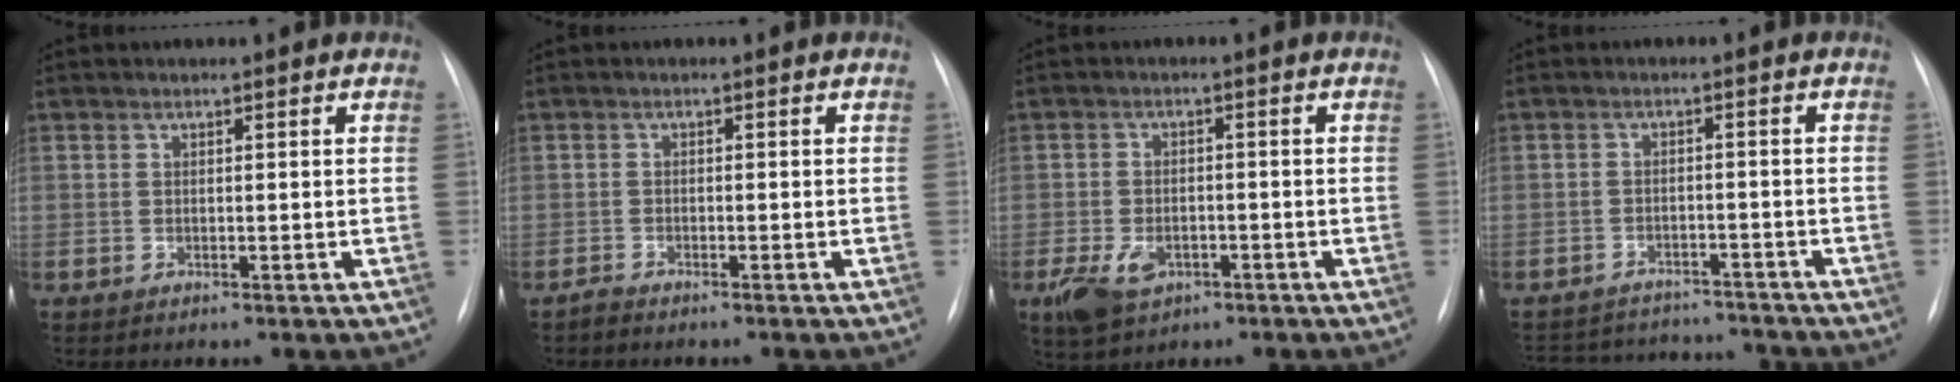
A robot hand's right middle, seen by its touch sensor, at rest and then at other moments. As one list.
[{"total": 1.1, "force": [-1.1, -0.2, 0.2], "torque": [-0.004, -0.002, -0.020]}, {"total": 6.4, "force": [-2.9, 4.1, 3.9], "torque": [-0.076, -0.004, -0.040]}, {"total": 14.3, "force": [-12.9, 5.2, 3.1], "torque": [-0.067, 0.017, -0.165]}]